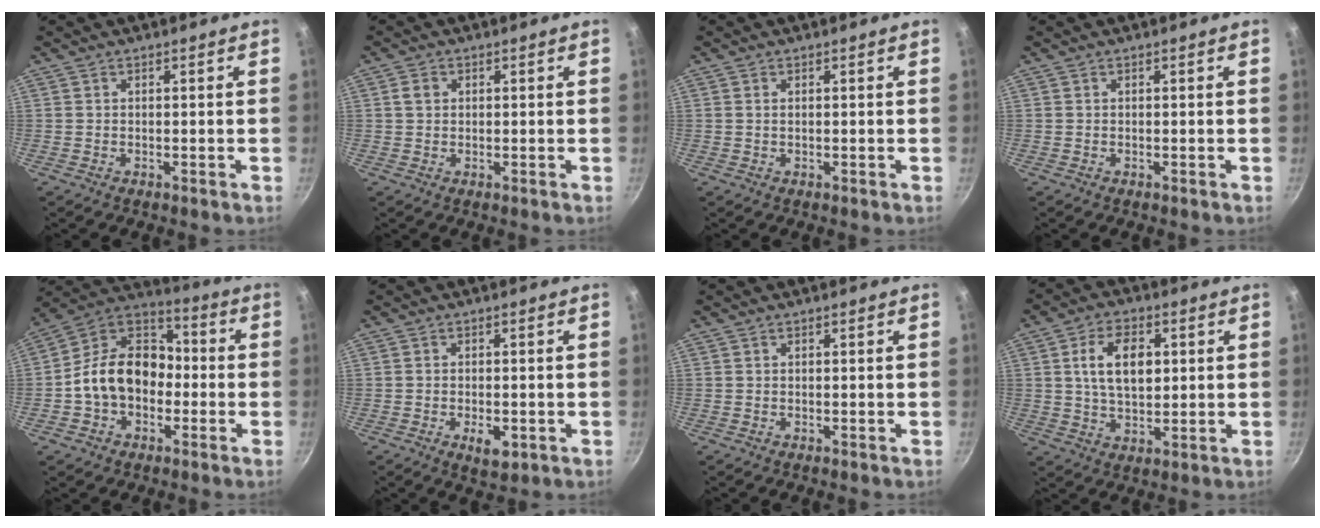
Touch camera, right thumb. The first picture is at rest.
{"total": 2.0, "force": [0.5, 1.7, 1.0], "torque": [-0.010, 0.005, 0.007]}
{"total": 0.6, "force": [0.2, 0.3, 0.5], "torque": [-0.010, 0.001, 0.005]}
{"total": 0.0}
{"total": 15.6, "force": [-2.5, 11.6, 10.1], "torque": [-0.129, 0.051, -0.064]}
{"total": 4.4, "force": [-1.4, 2.2, 3.5], "torque": [-0.048, 0.002, -0.018]}
{"total": 0.0}
{"total": 10.2, "force": [2.1, 6.1, 7.9], "torque": [-0.121, -0.001, 0.037]}